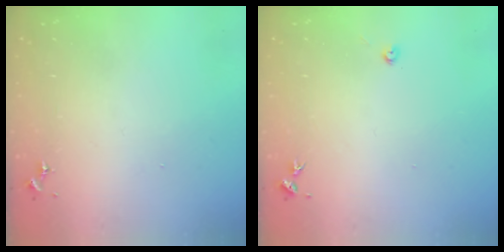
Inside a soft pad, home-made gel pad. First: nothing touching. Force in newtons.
{"total": 2.2, "press": 2.2, "slide": 0.3}